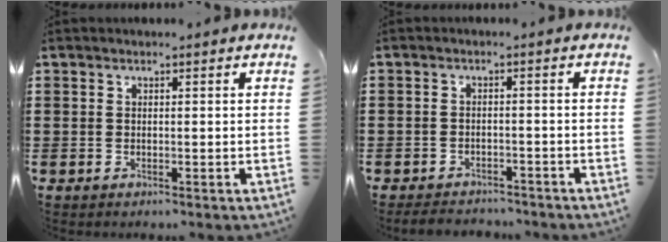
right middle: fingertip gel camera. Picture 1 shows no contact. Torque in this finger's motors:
{"motor_torque": [1.28, -0.30, -0.16, -0.06]}